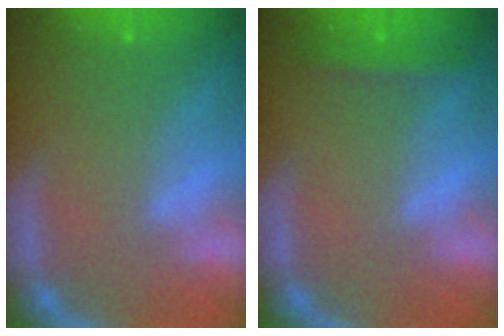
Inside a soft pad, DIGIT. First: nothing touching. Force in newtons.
{"total": 1.9}